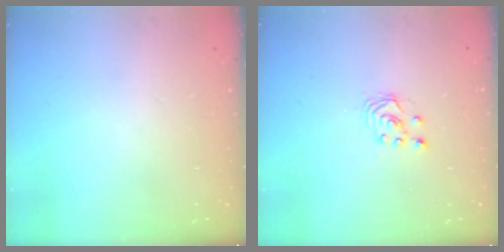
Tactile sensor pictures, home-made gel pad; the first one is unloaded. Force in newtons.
{"total": 2.6, "press": 2.6, "slide": 0.3}